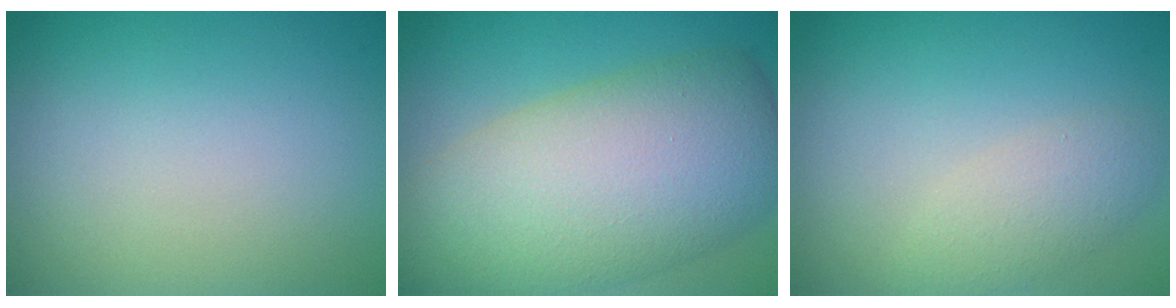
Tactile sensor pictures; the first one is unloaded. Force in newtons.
{"total": 12.4, "press": 12.3, "slide": 0.8}
{"total": 2.5, "press": 2.5, "slide": 0.0}